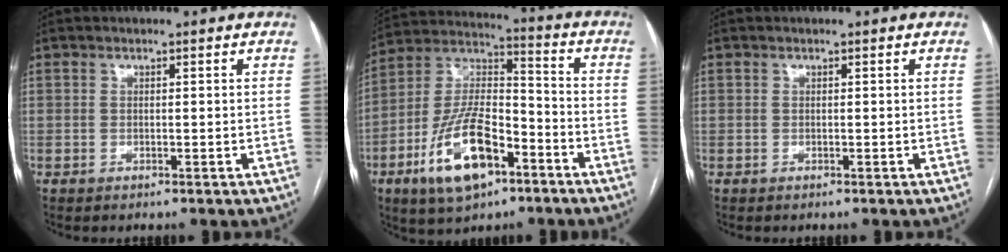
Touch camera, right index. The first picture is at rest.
{"total": 16.0, "force": [-7.7, 6.6, 12.3], "torque": [-0.249, 0.009, -0.135]}
{"total": 0.0}